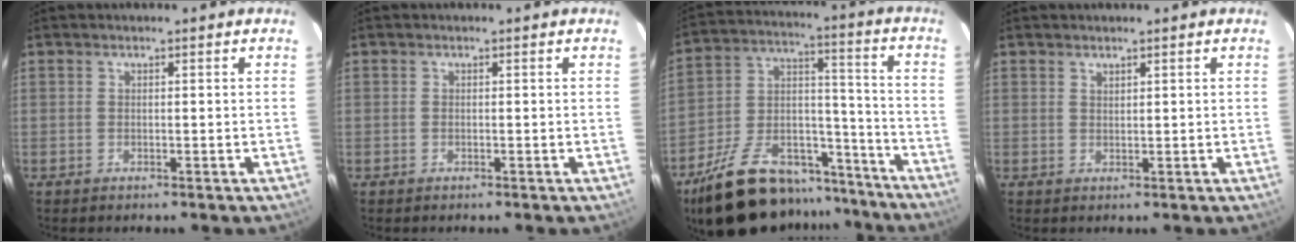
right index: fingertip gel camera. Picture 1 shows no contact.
{"total": 0.0}
{"total": 25.1, "force": [-19.6, 10.8, 11.3], "torque": [-0.219, 0.037, -0.285]}
{"total": 0.9, "force": [0.8, 0.3, 0.2], "torque": [-0.004, 0.001, 0.015]}